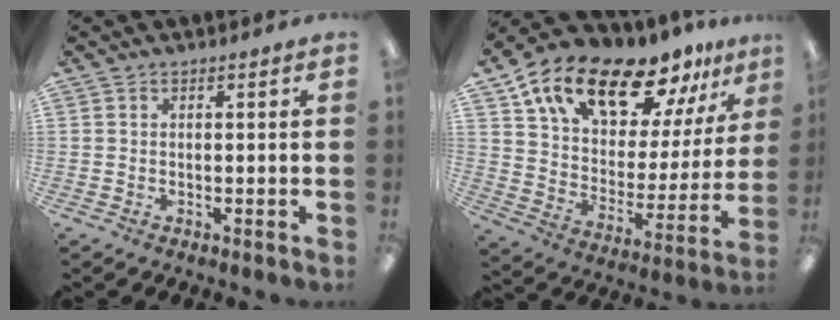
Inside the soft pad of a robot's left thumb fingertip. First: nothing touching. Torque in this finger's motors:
{"motor_torque": [1.90, 2.21, 1.39, -1.39, 0.18]}